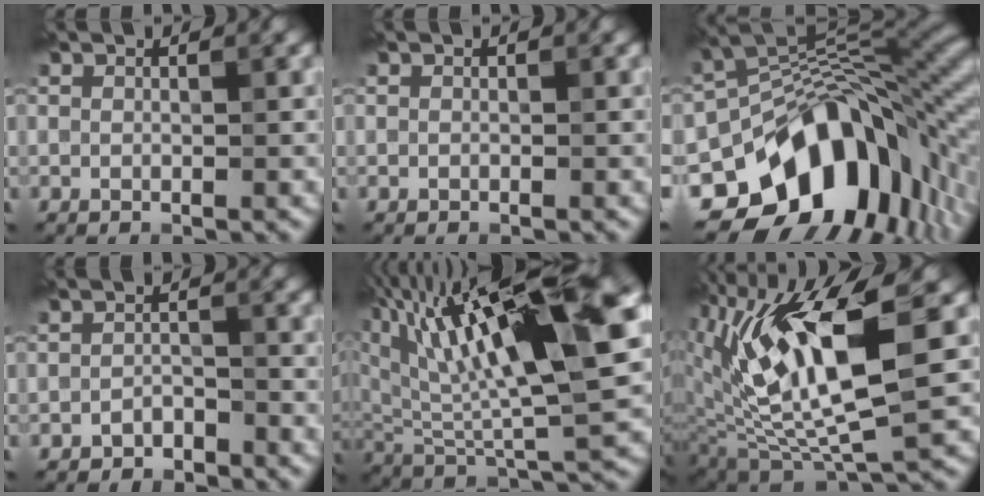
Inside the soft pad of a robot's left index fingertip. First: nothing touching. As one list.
[{"total": 0.0}, {"total": 14.9, "force": [-6.7, 9.3, 9.5], "torque": [-0.137, 0.001, -0.114]}, {"total": 1.5, "force": [-1.3, 0.7, 0.3], "torque": [-0.003, 0.006, -0.024]}, {"total": 15.3, "force": [5.1, 4.6, 13.7], "torque": [-0.225, 0.018, 0.080]}, {"total": 11.5, "force": [2.6, 4.6, 10.2], "torque": [-0.197, -0.005, 0.045]}]